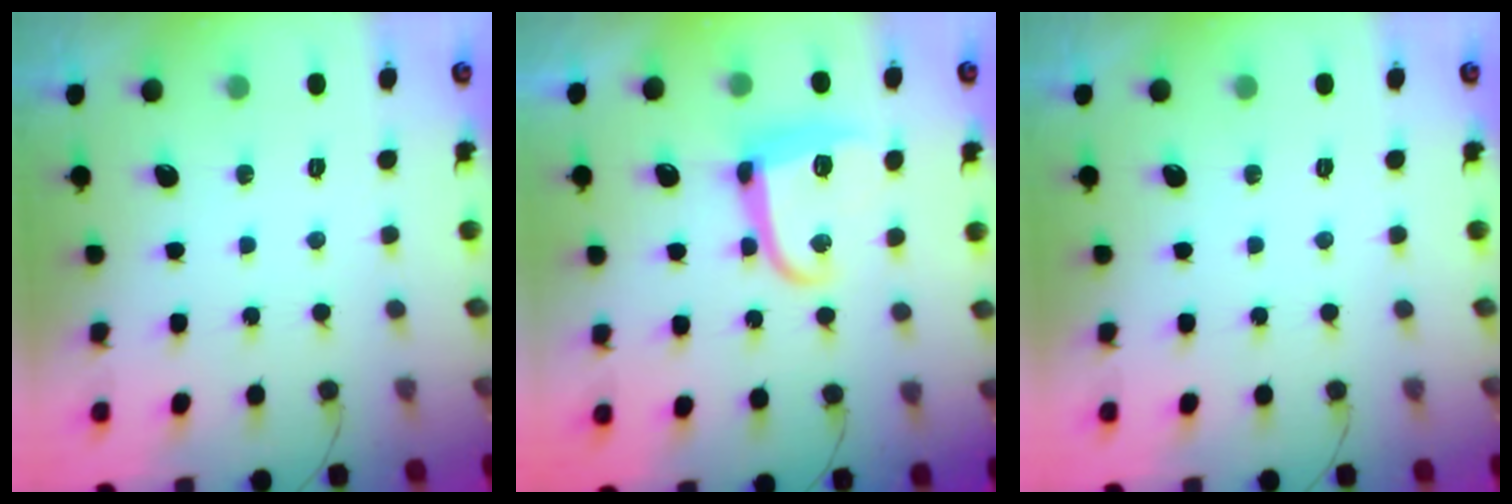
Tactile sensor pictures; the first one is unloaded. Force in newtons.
{"total": 12.4, "press": 12.4, "slide": 0.8}
{"total": 0.0}